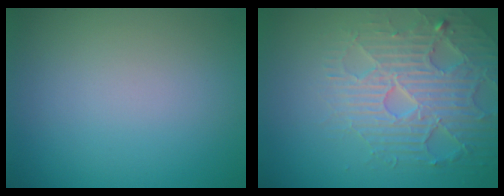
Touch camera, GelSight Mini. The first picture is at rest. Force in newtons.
{"total": 4.7, "press": 4.6, "slide": 0.9}